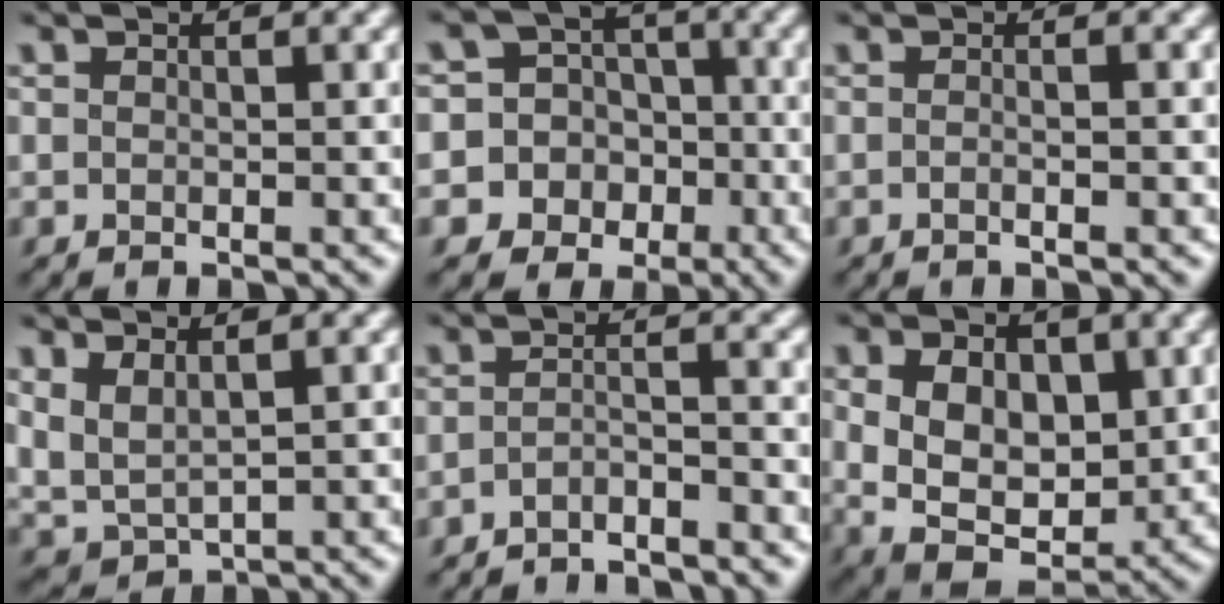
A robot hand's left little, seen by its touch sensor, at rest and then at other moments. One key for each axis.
{"total": 12.8, "fx": -4.6, "fy": 11.7, "fz": 2.5, "tx": -0.076, "ty": 0.006, "tz": -0.094}
{"total": 1.2, "fx": -0.6, "fy": -0.1, "fz": 1.1, "tx": -0.019, "ty": 0.001, "tz": -0.012}
{"total": 3.2, "fx": 1.0, "fy": 1.5, "fz": 2.6, "tx": -0.066, "ty": -0.001, "tz": 0.019}
{"total": 3.0, "fx": -2.9, "fy": -0.2, "fz": 0.6, "tx": -0.014, "ty": 0.000, "tz": -0.057}
{"total": 7.7, "fx": 0.5, "fy": 5.0, "fz": 5.8, "tx": -0.103, "ty": -0.007, "tz": 0.001}